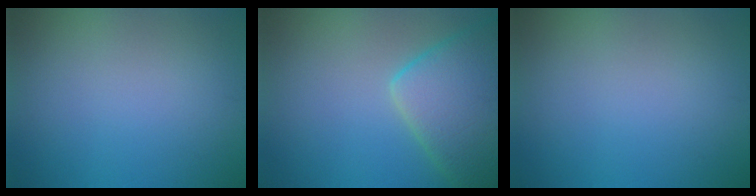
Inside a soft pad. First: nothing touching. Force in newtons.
{"total": 7.4, "press": 7.3, "slide": 0.6}
{"total": 0.0}